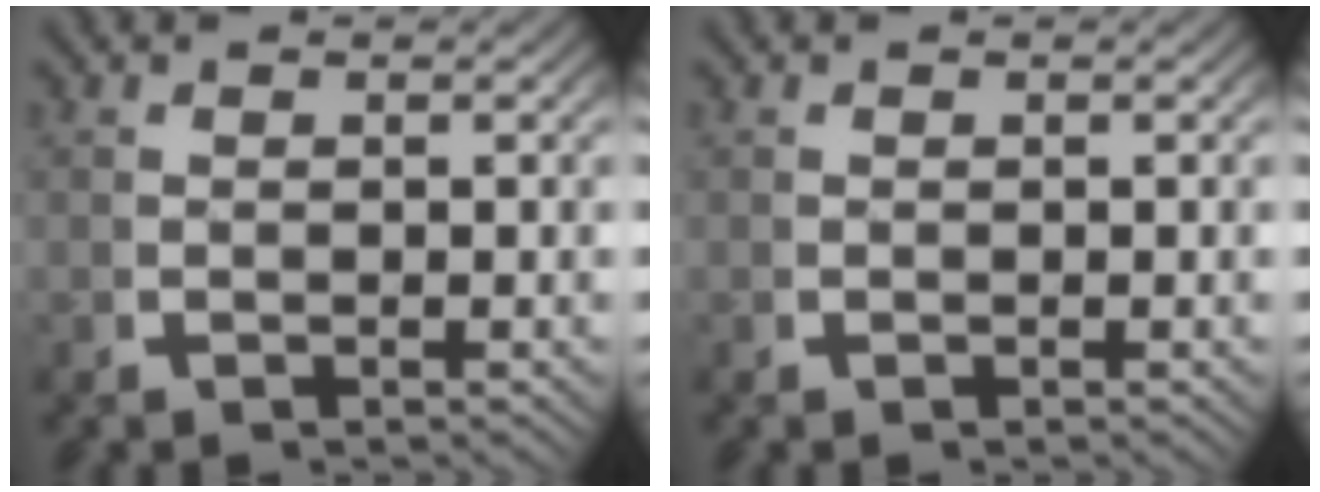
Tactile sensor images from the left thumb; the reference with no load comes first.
{"total": 0.0}